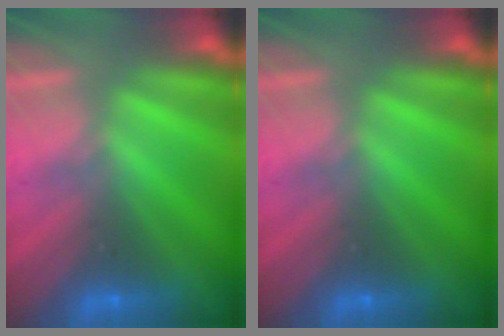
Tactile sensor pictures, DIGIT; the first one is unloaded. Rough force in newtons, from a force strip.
{"total": 0.0}